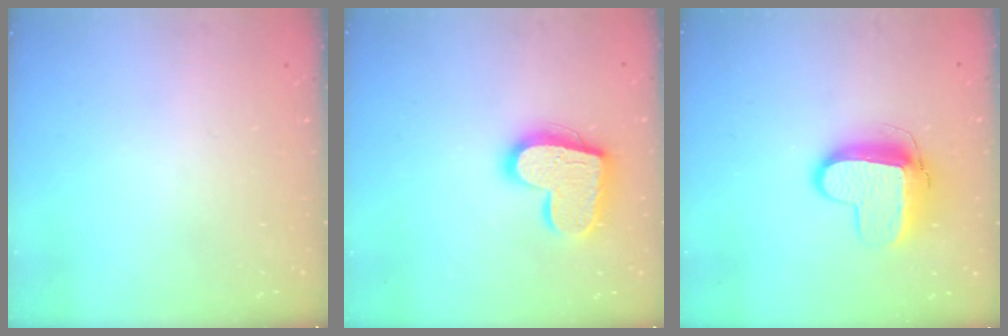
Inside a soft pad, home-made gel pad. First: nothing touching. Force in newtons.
{"total": 16.7, "press": 16.7, "slide": 1.1}
{"total": 11.1, "press": 11.0, "slide": 1.3}